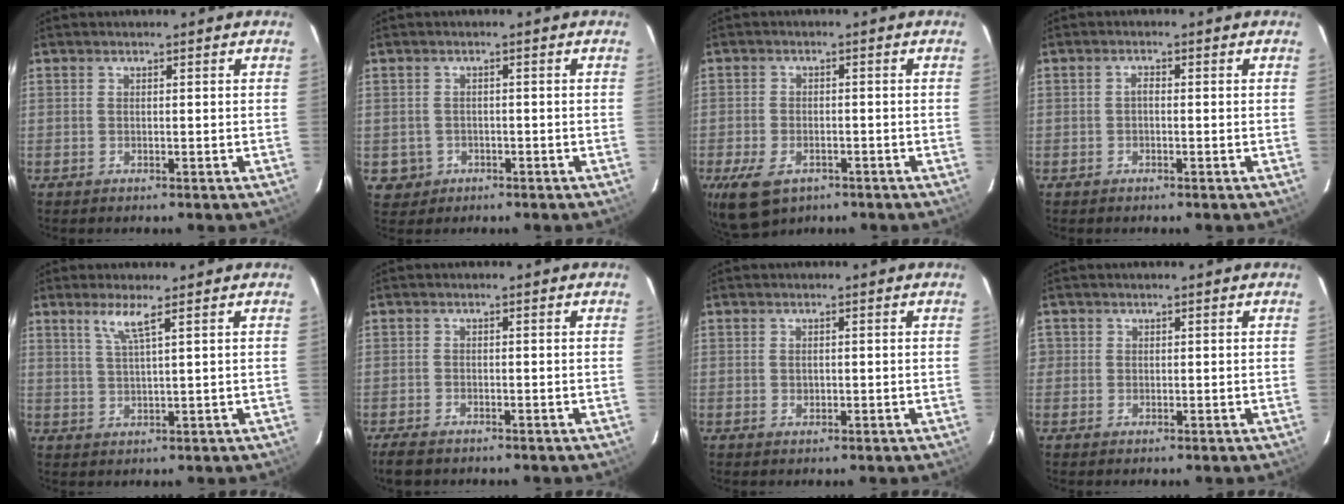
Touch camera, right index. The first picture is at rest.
{"total": 3.7, "force": [-1.2, 3.4, 0.5], "torque": [-0.024, 0.003, -0.006]}
{"total": 8.8, "force": [-5.0, 5.2, 5.1], "torque": [-0.121, -0.022, -0.081]}
{"total": 1.0, "force": [-0.4, 0.7, 0.6], "torque": [-0.010, 0.005, -0.009]}
{"total": 3.6, "force": [2.2, -0.5, 2.8], "torque": [-0.058, -0.004, 0.046]}
{"total": 4.0, "force": [-3.2, 1.7, 1.6], "torque": [-0.048, -0.012, -0.057]}
{"total": 0.8, "force": [0.0, 0.8, 0.3], "torque": [-0.002, 0.001, 0.001]}
{"total": 1.2, "force": [-0.1, 1.2, -0.1], "torque": [0.003, 0.004, -0.002]}